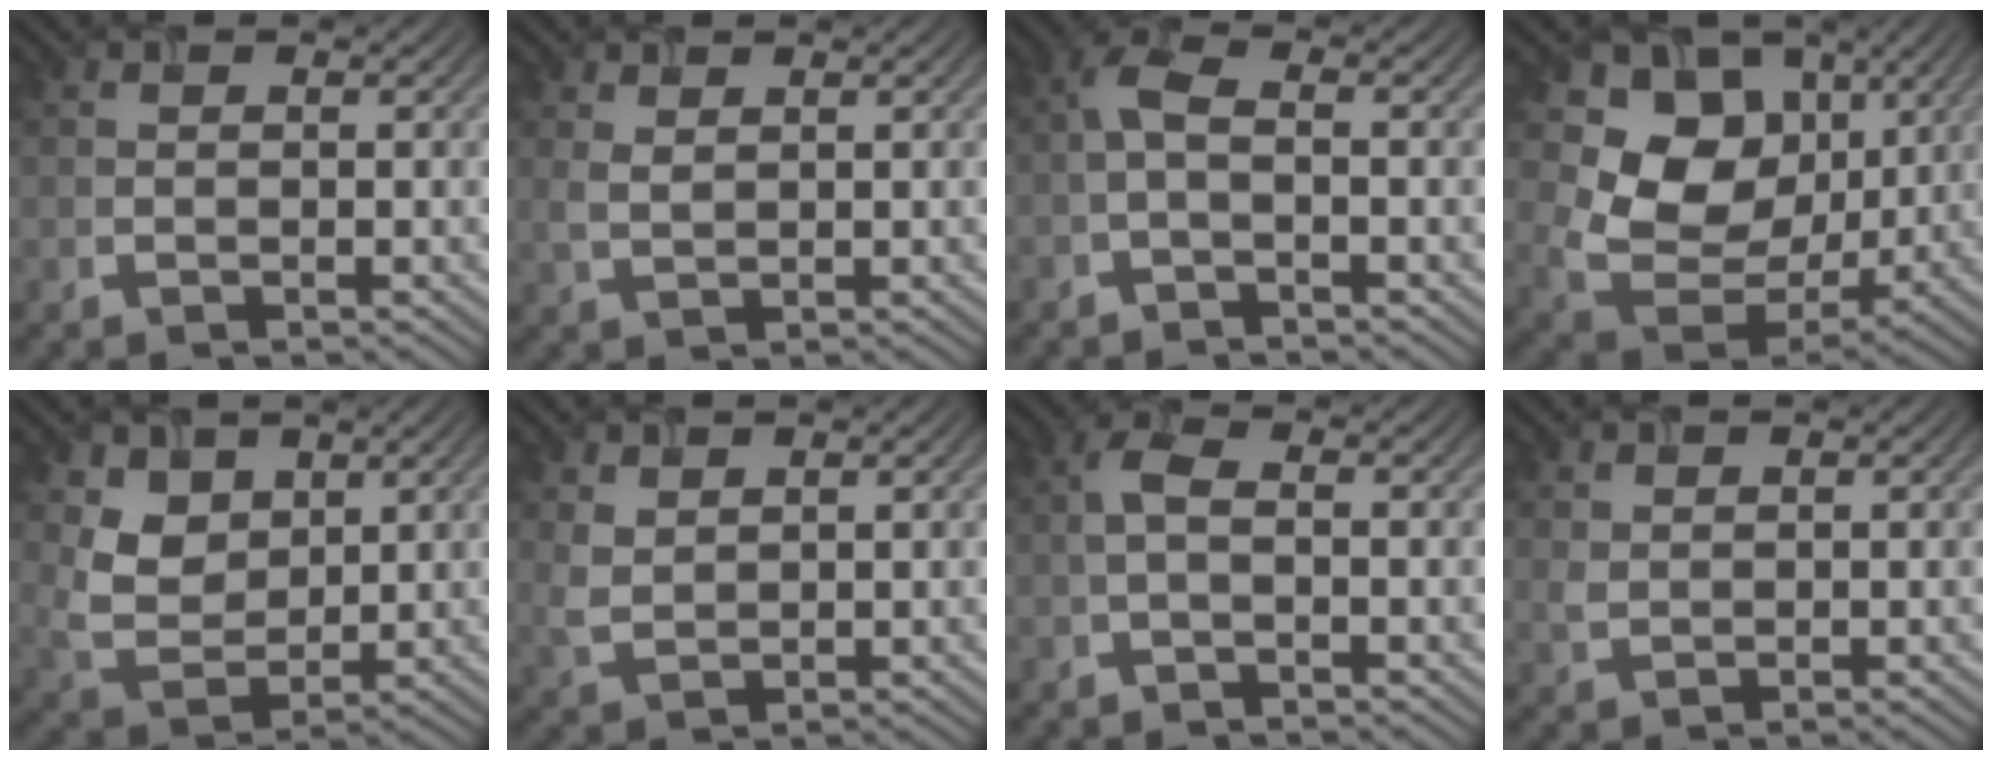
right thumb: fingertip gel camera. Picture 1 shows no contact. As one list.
[{"total": 1.7, "force": [1.0, 0.7, 1.2], "torque": [-0.035, -0.003, 0.024]}, {"total": 2.7, "force": [-0.9, 1.0, 2.4], "torque": [-0.057, 0.006, -0.025]}, {"total": 12.8, "force": [3.5, 9.9, 7.2], "torque": [-0.145, -0.003, 0.055]}, {"total": 5.7, "force": [3.0, 4.0, 2.7], "torque": [-0.073, -0.017, 0.058]}, {"total": 2.6, "force": [1.7, 1.5, 1.3], "torque": [-0.038, -0.006, 0.041]}, {"total": 2.1, "force": [-0.6, 0.8, 1.9], "torque": [-0.045, 0.005, -0.016]}, {"total": 1.4, "force": [0.8, 0.9, 0.6], "torque": [-0.018, -0.005, 0.021]}]